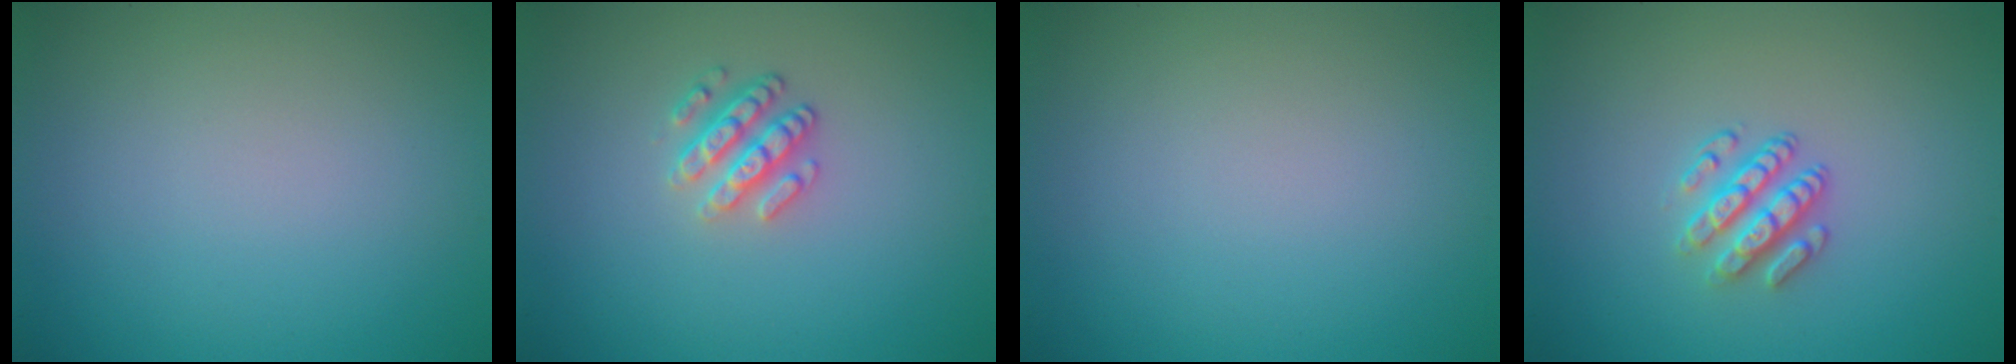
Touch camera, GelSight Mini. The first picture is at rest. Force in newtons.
{"total": 2.6, "press": 2.4, "slide": 1.1}
{"total": 0.0}
{"total": 2.8, "press": 2.4, "slide": 1.5}